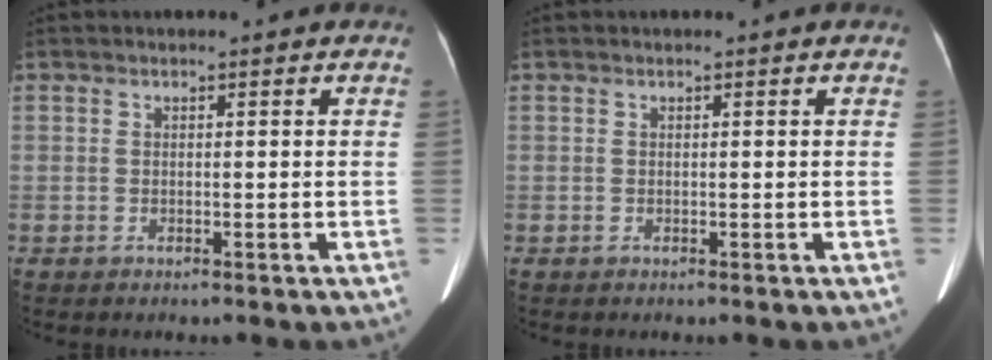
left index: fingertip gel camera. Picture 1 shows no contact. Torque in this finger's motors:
{"motor_torque": [0.02, 0.08, 0.00, 0.01]}